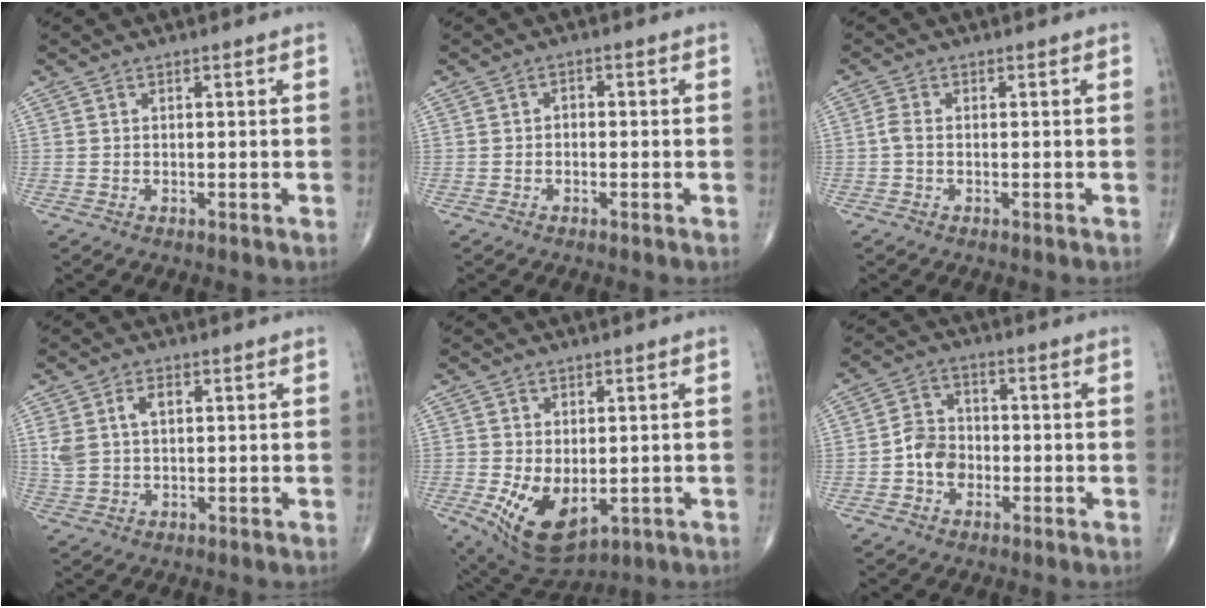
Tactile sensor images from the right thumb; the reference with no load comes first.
{"total": 1.4, "force": [-0.3, 1.1, 0.8], "torque": [-0.006, 0.007, -0.010]}
{"total": 1.7, "force": [-0.3, 0.9, 1.4], "torque": [-0.033, 0.000, -0.011]}
{"total": 5.6, "force": [1.7, 3.3, 4.1], "torque": [-0.088, 0.007, 0.039]}
{"total": 11.1, "force": [-2.3, 6.5, 8.7], "torque": [-0.141, -0.016, -0.017]}
{"total": 6.1, "force": [-1.6, 5.0, 3.2], "torque": [-0.038, 0.022, -0.038]}